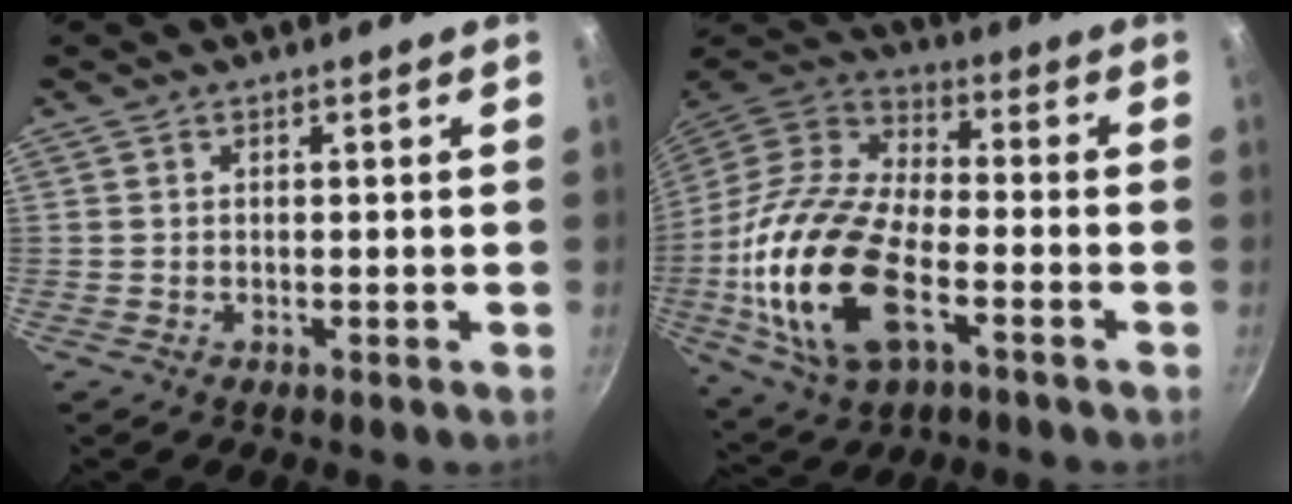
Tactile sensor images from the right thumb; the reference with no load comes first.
{"total": 23.3, "force": [-6.2, 12.1, 19.0], "torque": [-0.375, 0.025, -0.126]}